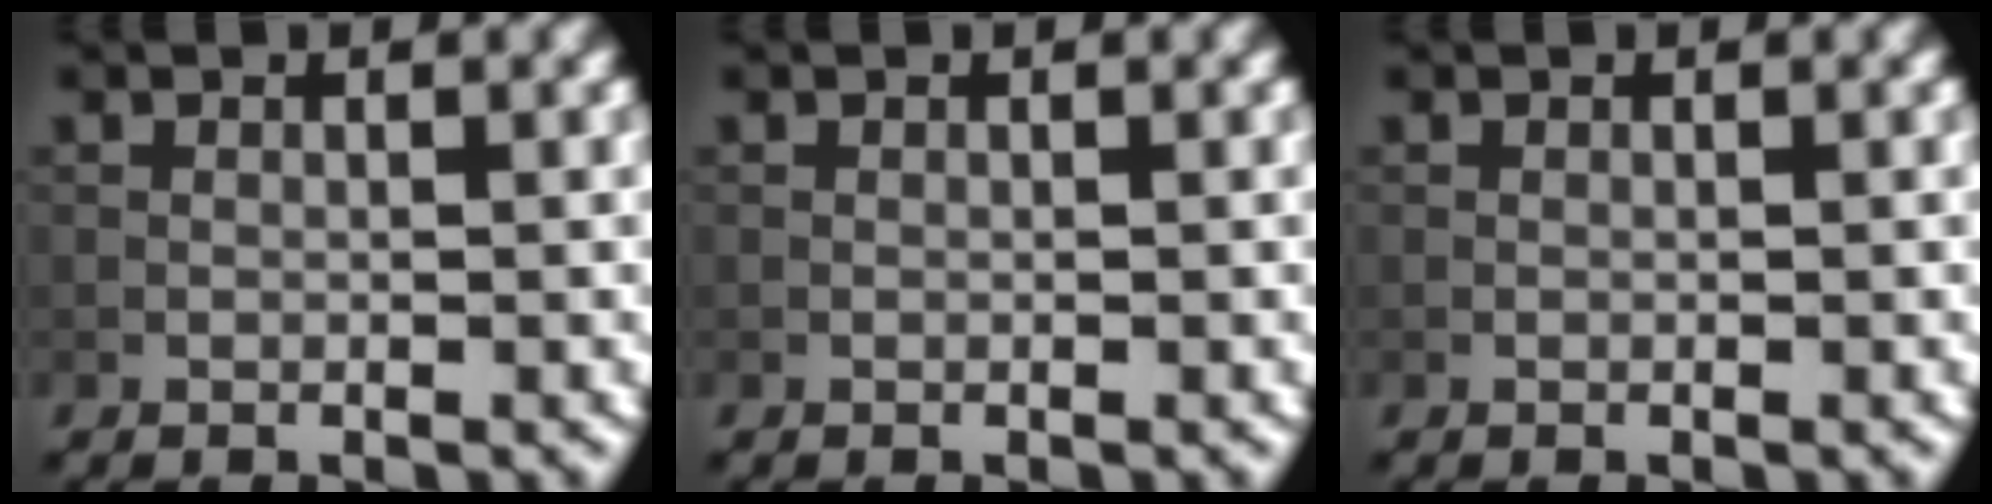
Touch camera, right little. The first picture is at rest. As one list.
[{"total": 0.0}, {"total": 0.0}]